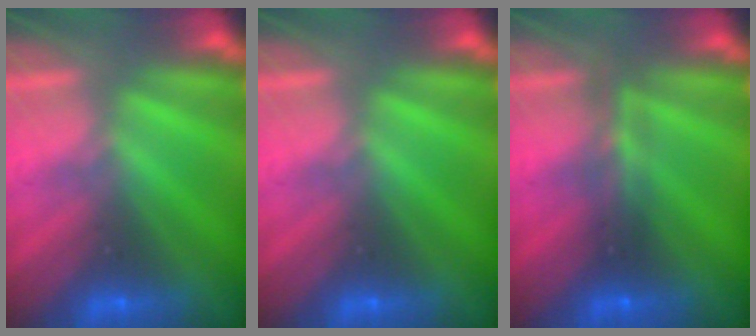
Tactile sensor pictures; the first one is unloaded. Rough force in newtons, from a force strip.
{"total": 0.0}
{"total": 2.3}